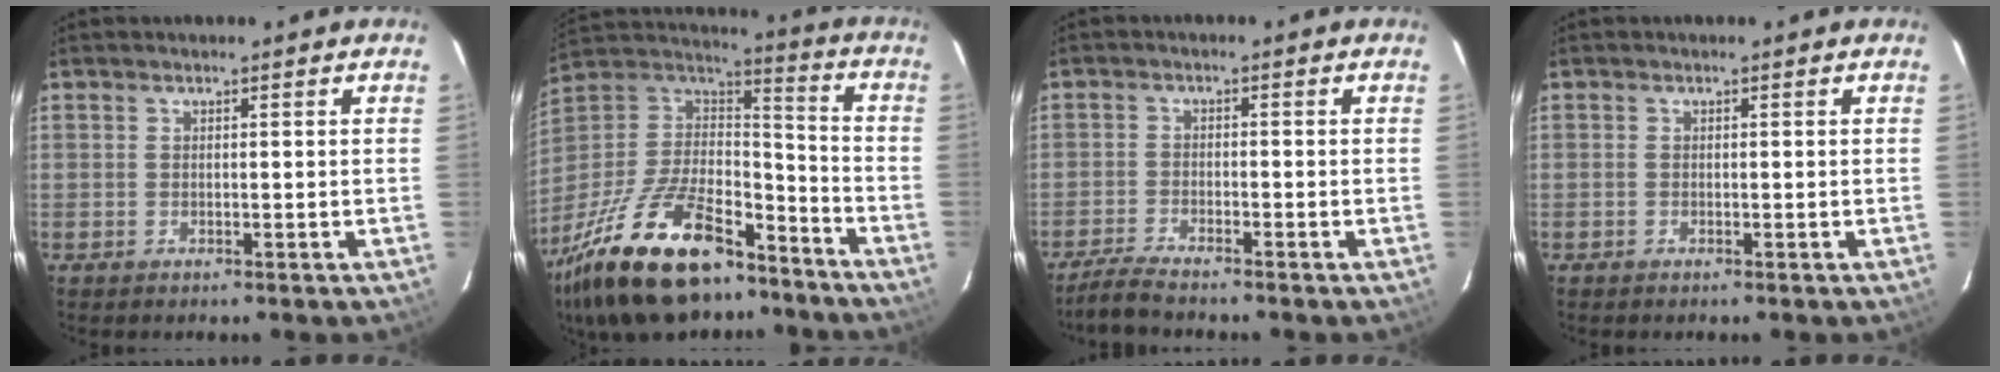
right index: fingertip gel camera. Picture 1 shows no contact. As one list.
[{"total": 31.6, "force": [-21.8, 13.1, 18.8], "torque": [-0.378, -0.008, -0.347]}, {"total": 4.7, "force": [-4.3, 0.2, 1.9], "torque": [-0.061, -0.010, -0.084]}, {"total": 0.0}]